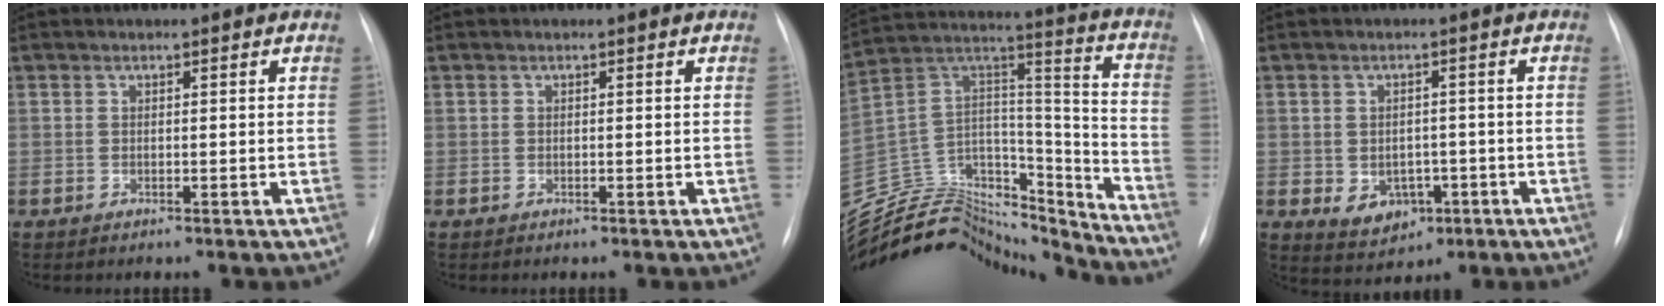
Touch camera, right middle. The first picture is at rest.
{"total": 0.0}
{"total": 28.9, "force": [-26.8, 8.5, 7.0], "torque": [-0.173, 0.042, -0.423]}
{"total": 5.5, "force": [-1.6, 4.3, 3.0], "torque": [-0.047, 0.008, -0.007]}